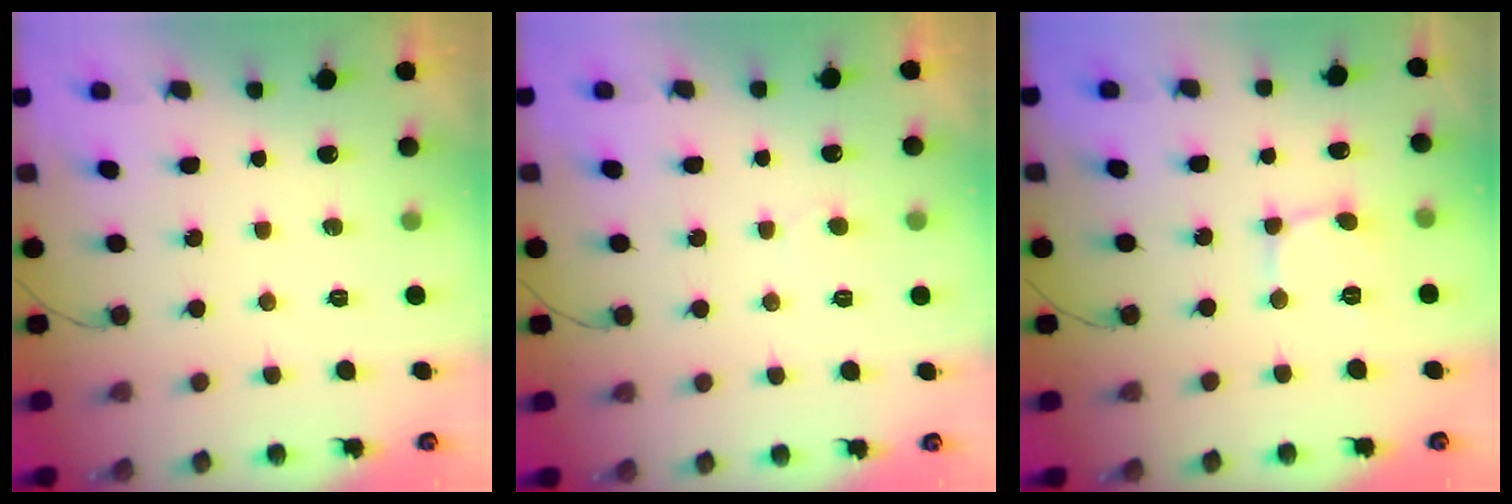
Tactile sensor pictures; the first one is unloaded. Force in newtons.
{"total": 4.3, "press": 4.3, "slide": 0.4}
{"total": 2.2, "press": 2.2, "slide": 0.1}